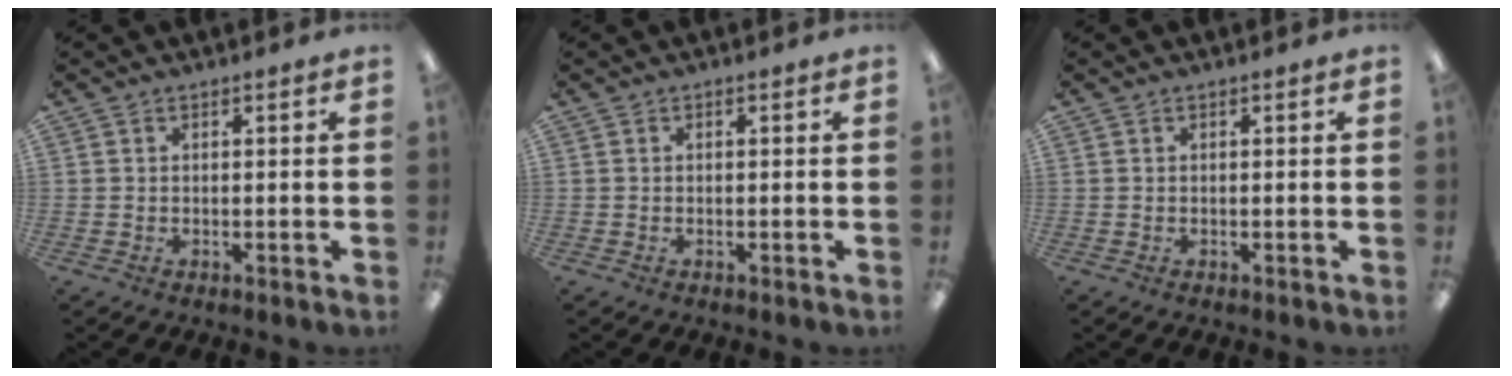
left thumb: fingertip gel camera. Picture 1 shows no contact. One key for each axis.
{"total": 0.0}
{"total": 0.0}